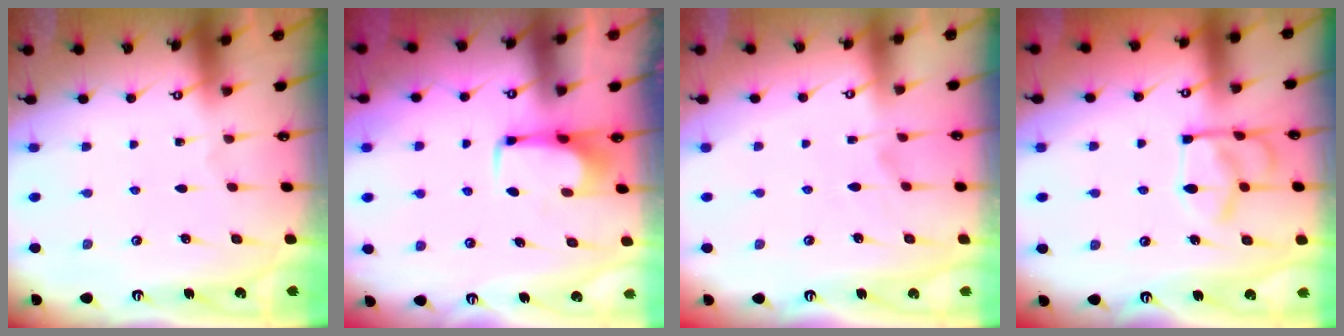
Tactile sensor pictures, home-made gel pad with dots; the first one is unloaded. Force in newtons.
{"total": 1.6, "press": 1.6, "slide": 0.5}
{"total": 3.1, "press": 2.9, "slide": 1.0}
{"total": 12.2, "press": 12.2, "slide": 0.2}